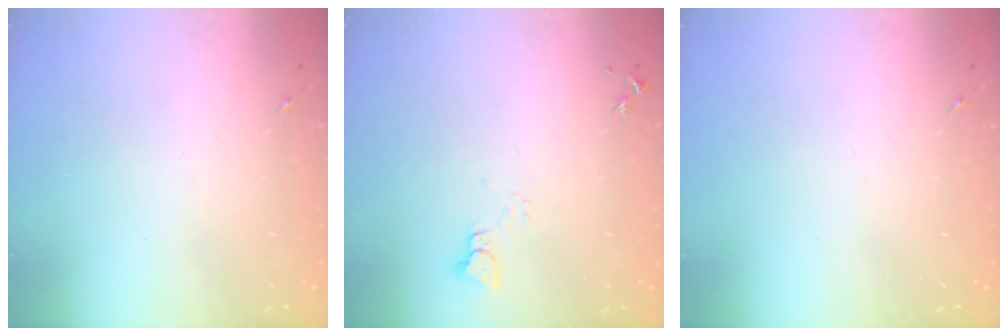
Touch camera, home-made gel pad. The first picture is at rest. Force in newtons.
{"total": 2.2, "press": 2.2, "slide": 0.2}
{"total": 0.0}